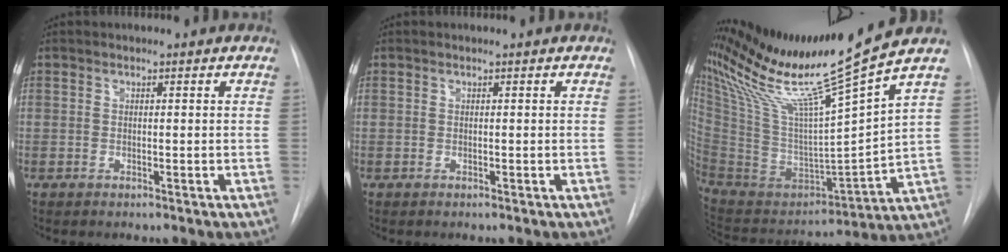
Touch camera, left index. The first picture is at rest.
{"total": 0.0}
{"total": 21.9, "force": [17.5, -2.8, 12.8], "torque": [-0.229, -0.058, 0.319]}